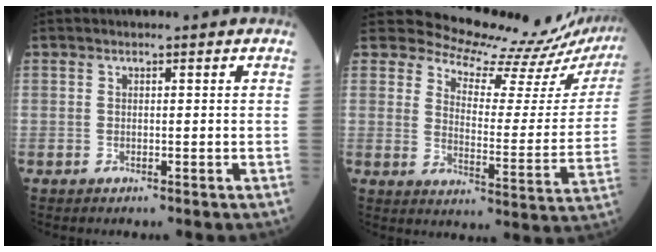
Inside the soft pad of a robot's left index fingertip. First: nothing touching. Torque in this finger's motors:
{"motor_torque": [0.93, -1.21, -0.04, 0.00]}